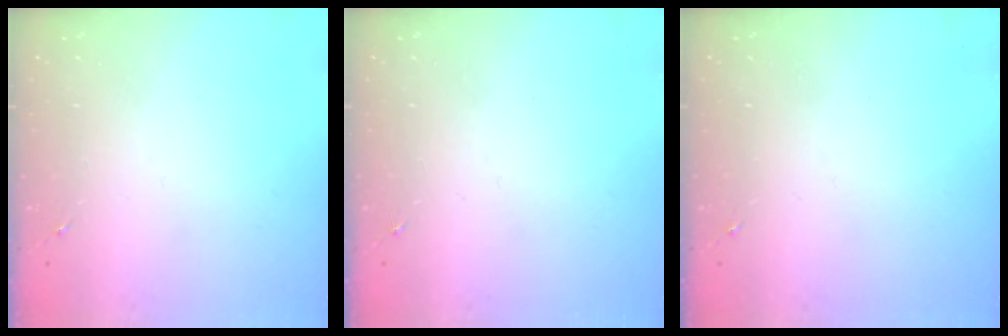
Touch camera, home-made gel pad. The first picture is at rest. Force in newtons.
{"total": 0.0}
{"total": 0.0}